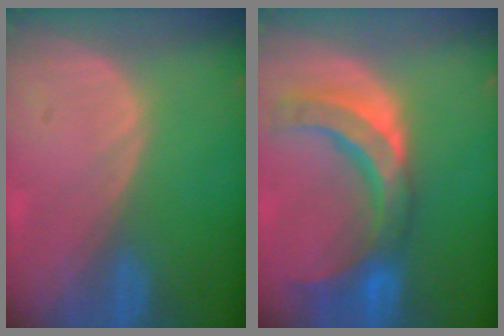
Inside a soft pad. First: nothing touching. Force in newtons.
{"total": 10.6, "press": 9.3, "slide": 5.1}